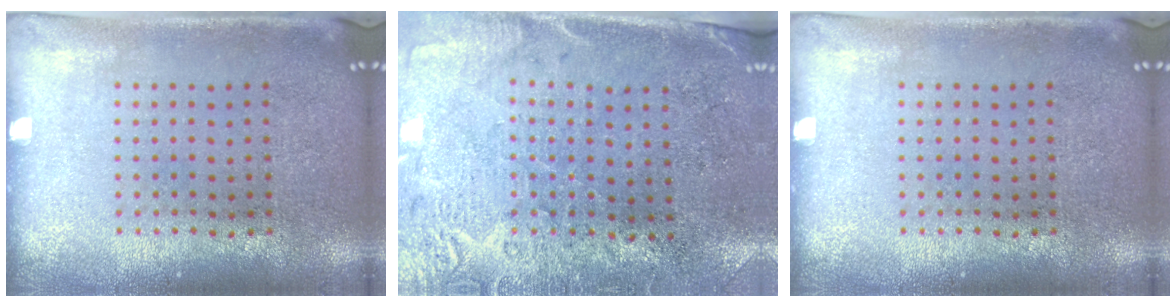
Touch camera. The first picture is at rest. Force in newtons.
{"total": 2.7, "press": 2.4, "slide": 1.4}
{"total": 0.0}